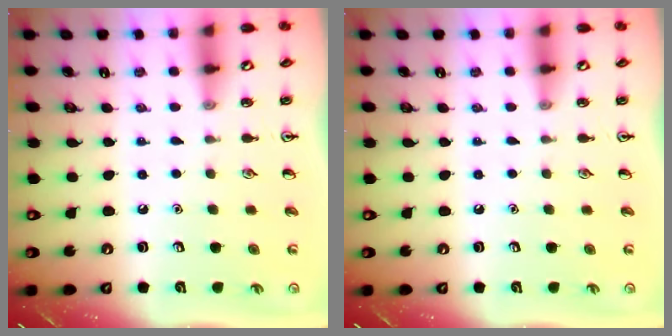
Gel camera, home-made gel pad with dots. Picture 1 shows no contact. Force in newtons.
{"total": 0.0}